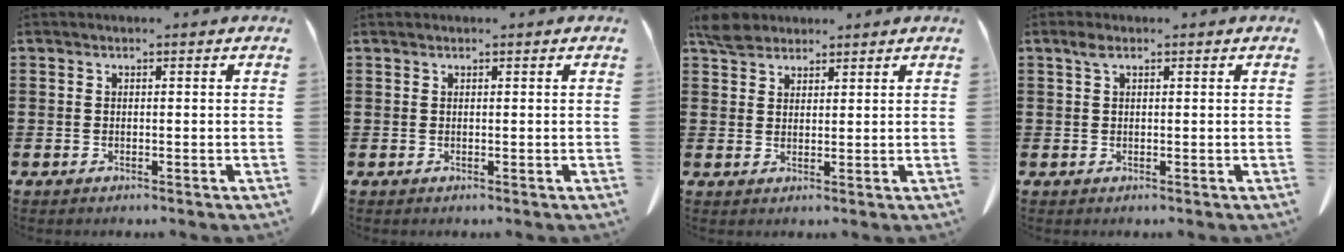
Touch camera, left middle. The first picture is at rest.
{"total": 0.0}
{"total": 3.6, "force": [3.1, 1.5, 1.1], "torque": [-0.023, 0.000, 0.060]}
{"total": 2.2, "force": [1.0, 0.9, 1.7], "torque": [-0.039, 0.004, 0.019]}